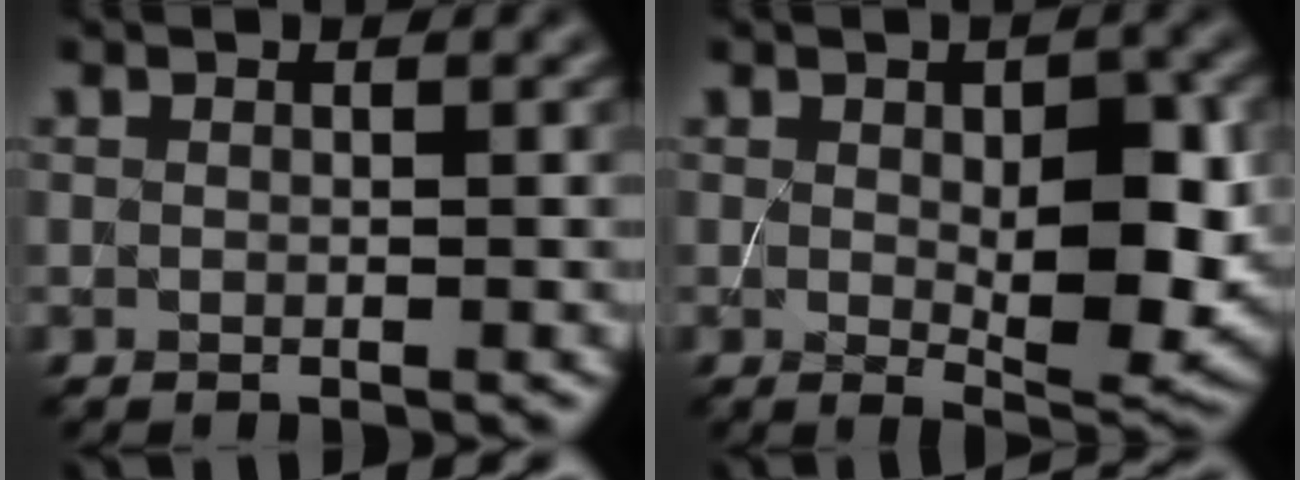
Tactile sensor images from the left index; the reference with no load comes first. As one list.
[{"total": 6.7, "force": [-0.1, 2.7, 6.2], "torque": [-0.092, -0.010, 0.006]}]